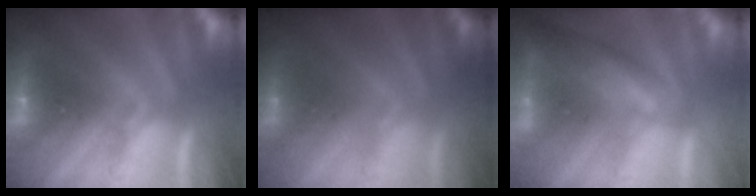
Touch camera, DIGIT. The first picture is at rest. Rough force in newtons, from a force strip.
{"total": 1.7}
{"total": 3.8}